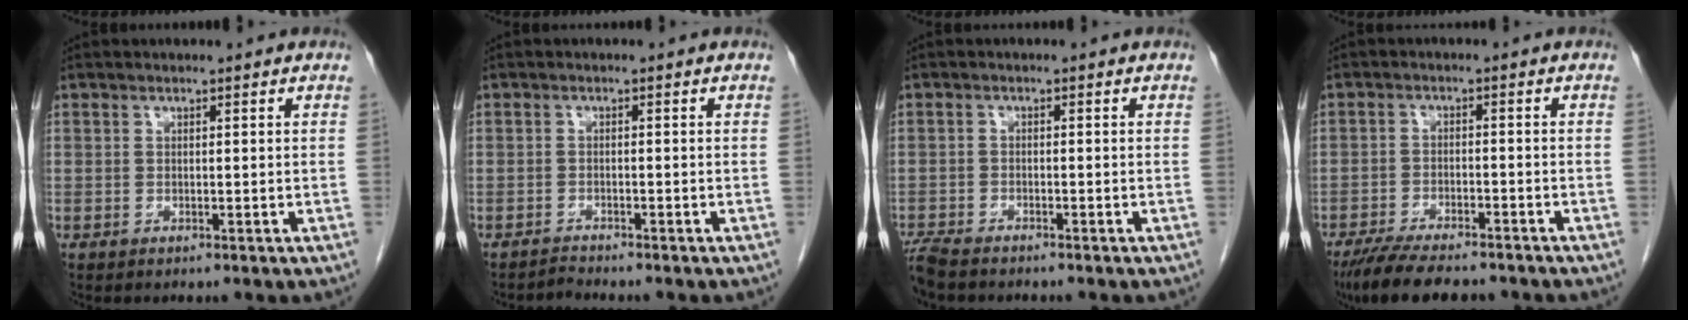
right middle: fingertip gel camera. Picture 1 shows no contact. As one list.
[{"total": 1.3, "force": [-1.2, -0.4, -0.4], "torque": [0.007, -0.009, -0.022]}, {"total": 4.8, "force": [-4.3, 0.9, 1.8], "torque": [-0.036, -0.015, -0.079]}, {"total": 10.4, "force": [-8.7, 2.3, 5.2], "torque": [-0.085, -0.019, -0.137]}]